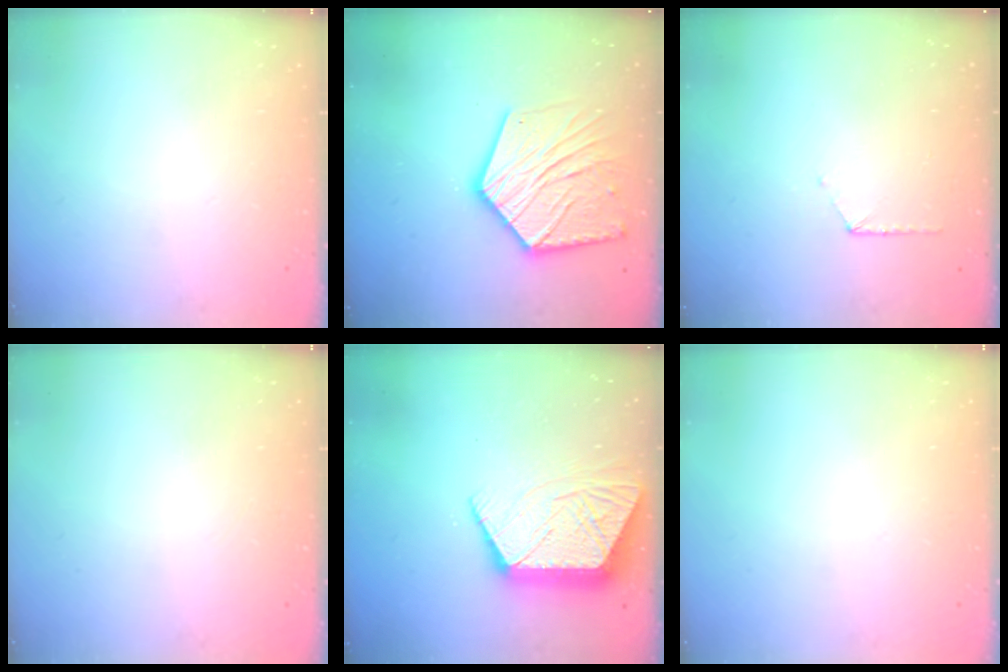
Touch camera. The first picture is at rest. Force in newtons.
{"total": 18.2, "press": 18.2, "slide": 1.4}
{"total": 5.9, "press": 5.9, "slide": 0.6}
{"total": 0.0}
{"total": 13.3, "press": 13.3, "slide": 1.0}
{"total": 0.0}